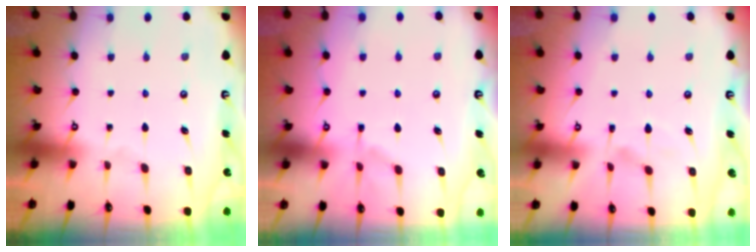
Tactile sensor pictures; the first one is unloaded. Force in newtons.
{"total": 1.3, "press": 0.7, "slide": 1.1}
{"total": 5.1, "press": 4.9, "slide": 1.3}